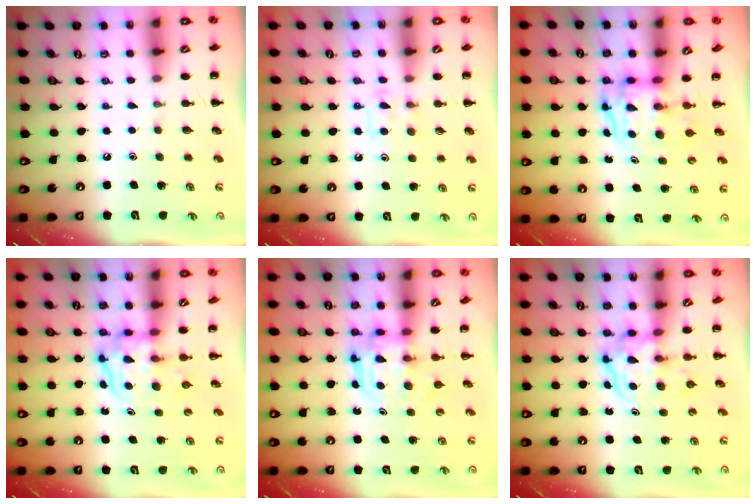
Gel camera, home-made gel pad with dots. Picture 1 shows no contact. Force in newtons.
{"total": 5.3, "press": 5.0, "slide": 1.8}
{"total": 3.7, "press": 3.7, "slide": 0.5}
{"total": 4.0, "press": 4.0, "slide": 0.3}
{"total": 3.0, "press": 3.0, "slide": 0.2}
{"total": 3.6, "press": 3.6, "slide": 0.4}